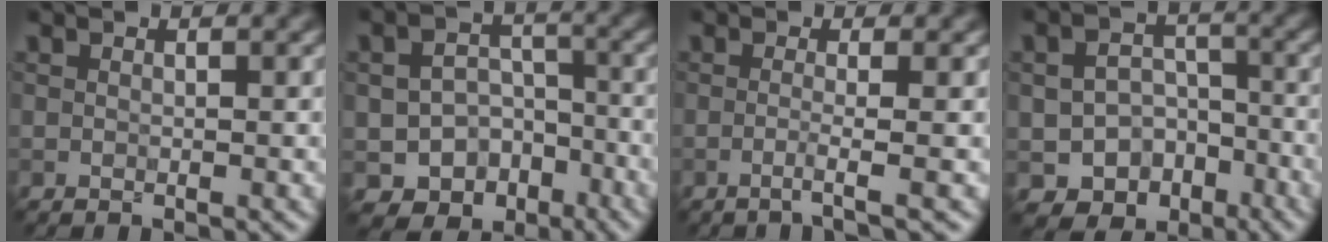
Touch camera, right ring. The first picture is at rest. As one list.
[{"total": 7.0, "force": [-3.9, 5.3, 2.5], "torque": [-0.017, -0.003, -0.058]}, {"total": 2.0, "force": [-0.7, 0.3, 1.9], "torque": [-0.022, 0.000, -0.029]}, {"total": 6.2, "force": [-3.4, 4.6, 2.3], "torque": [-0.017, 0.001, -0.047]}]